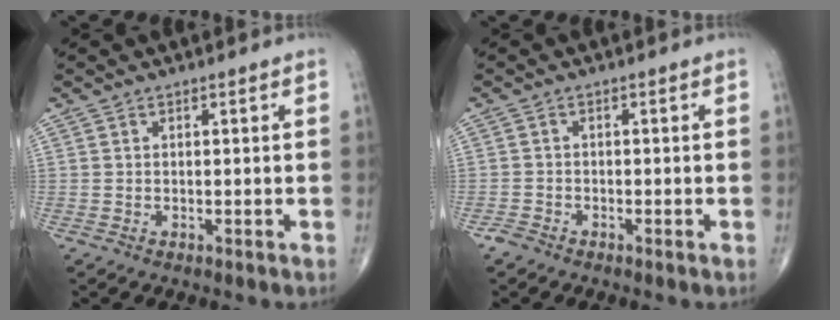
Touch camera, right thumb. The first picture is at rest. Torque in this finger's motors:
{"motor_torque": [0.35, 0.01, -0.26, -0.53, 0.03]}